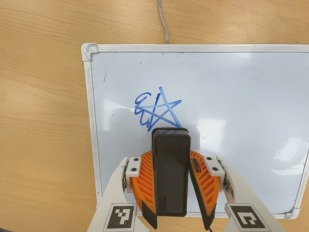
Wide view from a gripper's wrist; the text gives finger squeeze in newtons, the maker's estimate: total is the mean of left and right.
{"total": 6.4, "left": 4.8, "right": 8.0}